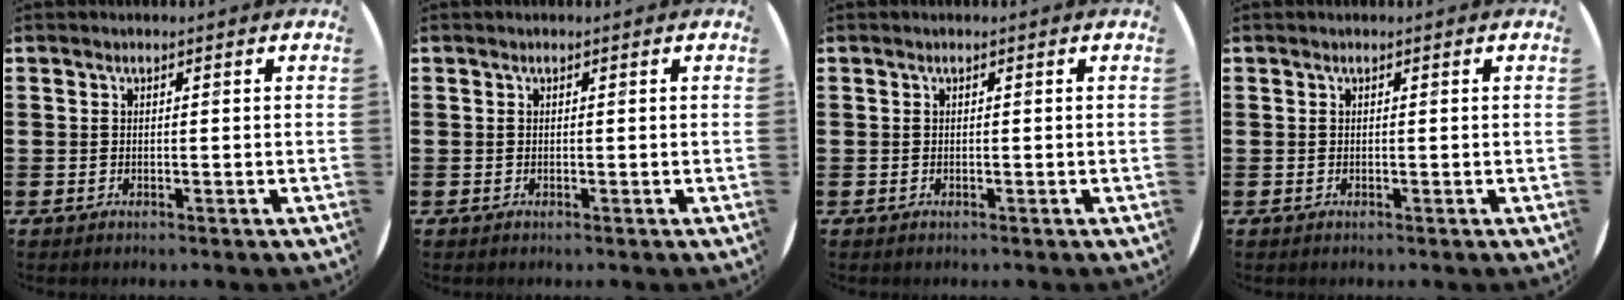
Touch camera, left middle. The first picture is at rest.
{"total": 0.0}
{"total": 0.0}
{"total": 0.0}